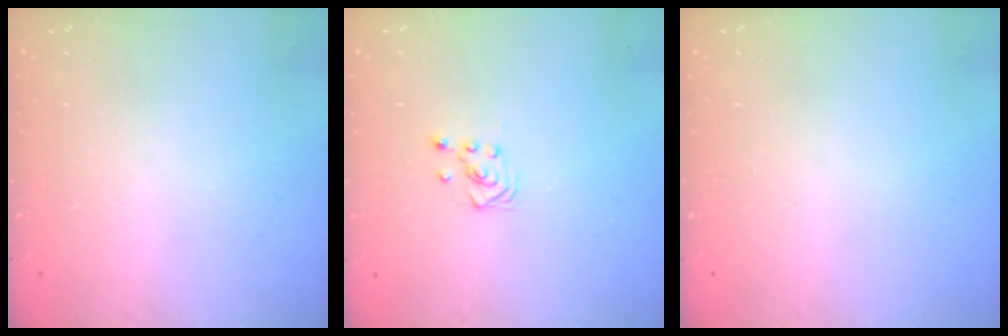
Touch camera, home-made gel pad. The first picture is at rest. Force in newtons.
{"total": 3.0, "press": 2.6, "slide": 1.5}
{"total": 0.0}